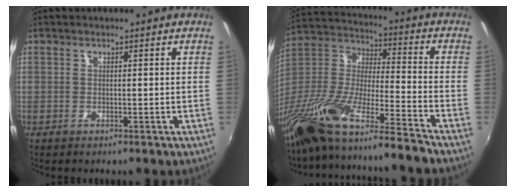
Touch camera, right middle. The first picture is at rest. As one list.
[{"total": 22.5, "force": [-16.8, 1.5, 14.8], "torque": [-0.262, -0.044, -0.311]}]